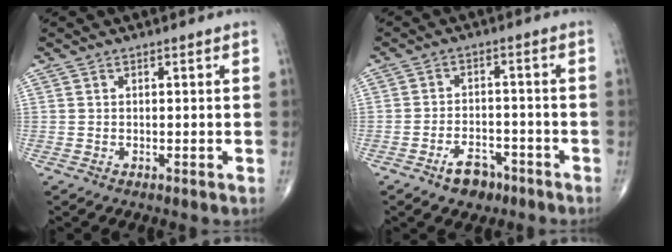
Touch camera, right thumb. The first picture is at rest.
{"total": 5.5, "force": [-3.6, 3.3, 2.6], "torque": [-0.026, 0.028, -0.055]}